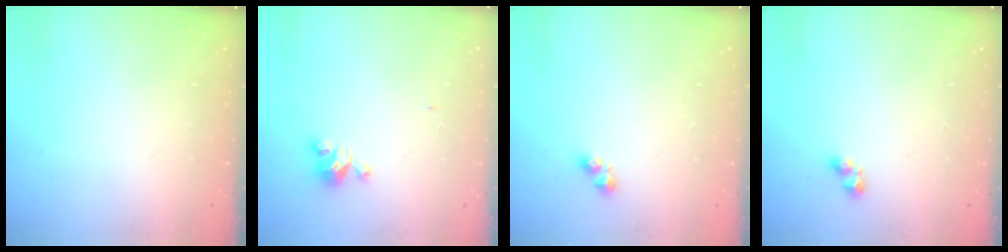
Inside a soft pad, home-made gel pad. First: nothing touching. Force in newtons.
{"total": 3.8, "press": 3.8, "slide": 0.3}
{"total": 3.8, "press": 3.8, "slide": 0.5}
{"total": 2.8, "press": 2.6, "slide": 1.1}